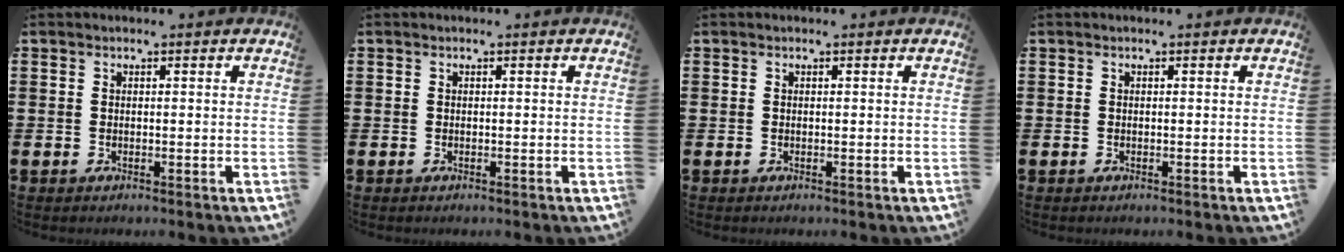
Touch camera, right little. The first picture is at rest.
{"total": 0.0}
{"total": 0.0}
{"total": 0.0}